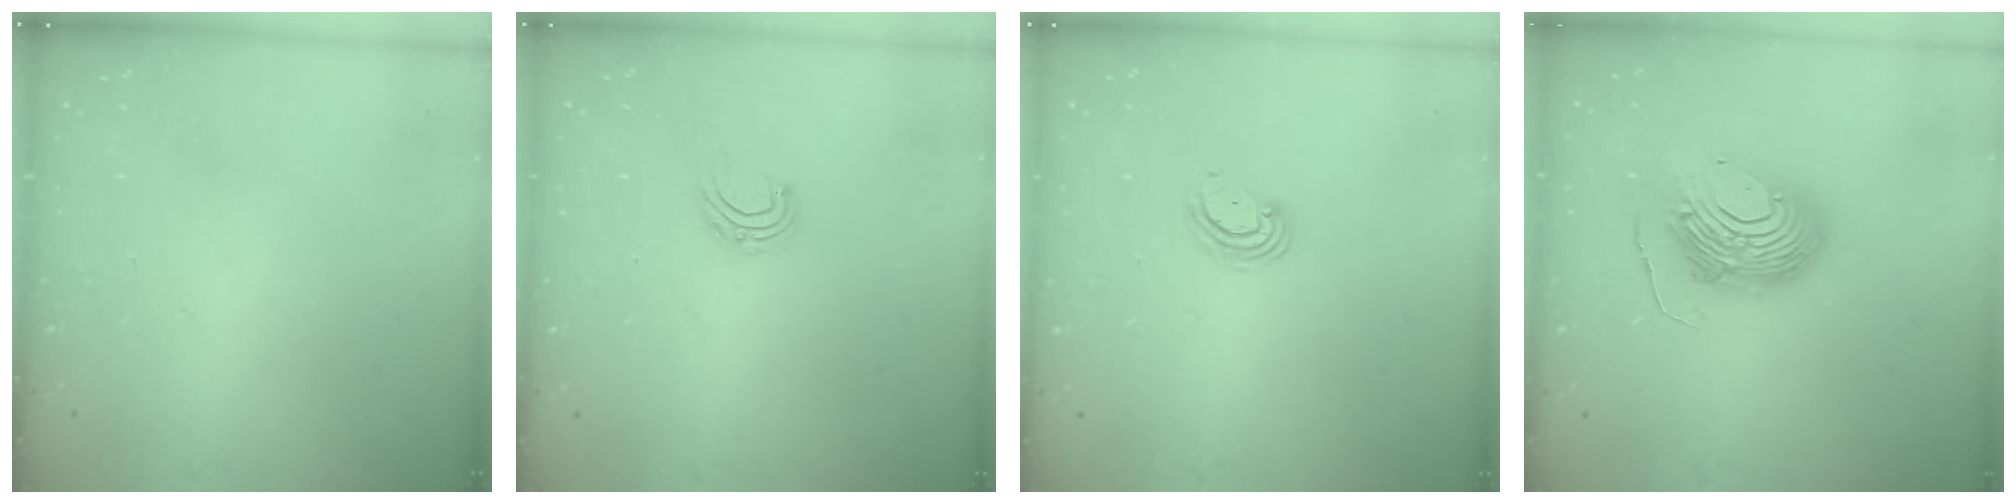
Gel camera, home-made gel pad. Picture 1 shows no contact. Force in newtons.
{"total": 5.9, "press": 5.9, "slide": 0.4}
{"total": 5.5, "press": 5.5, "slide": 0.6}
{"total": 13.8, "press": 13.7, "slide": 1.3}